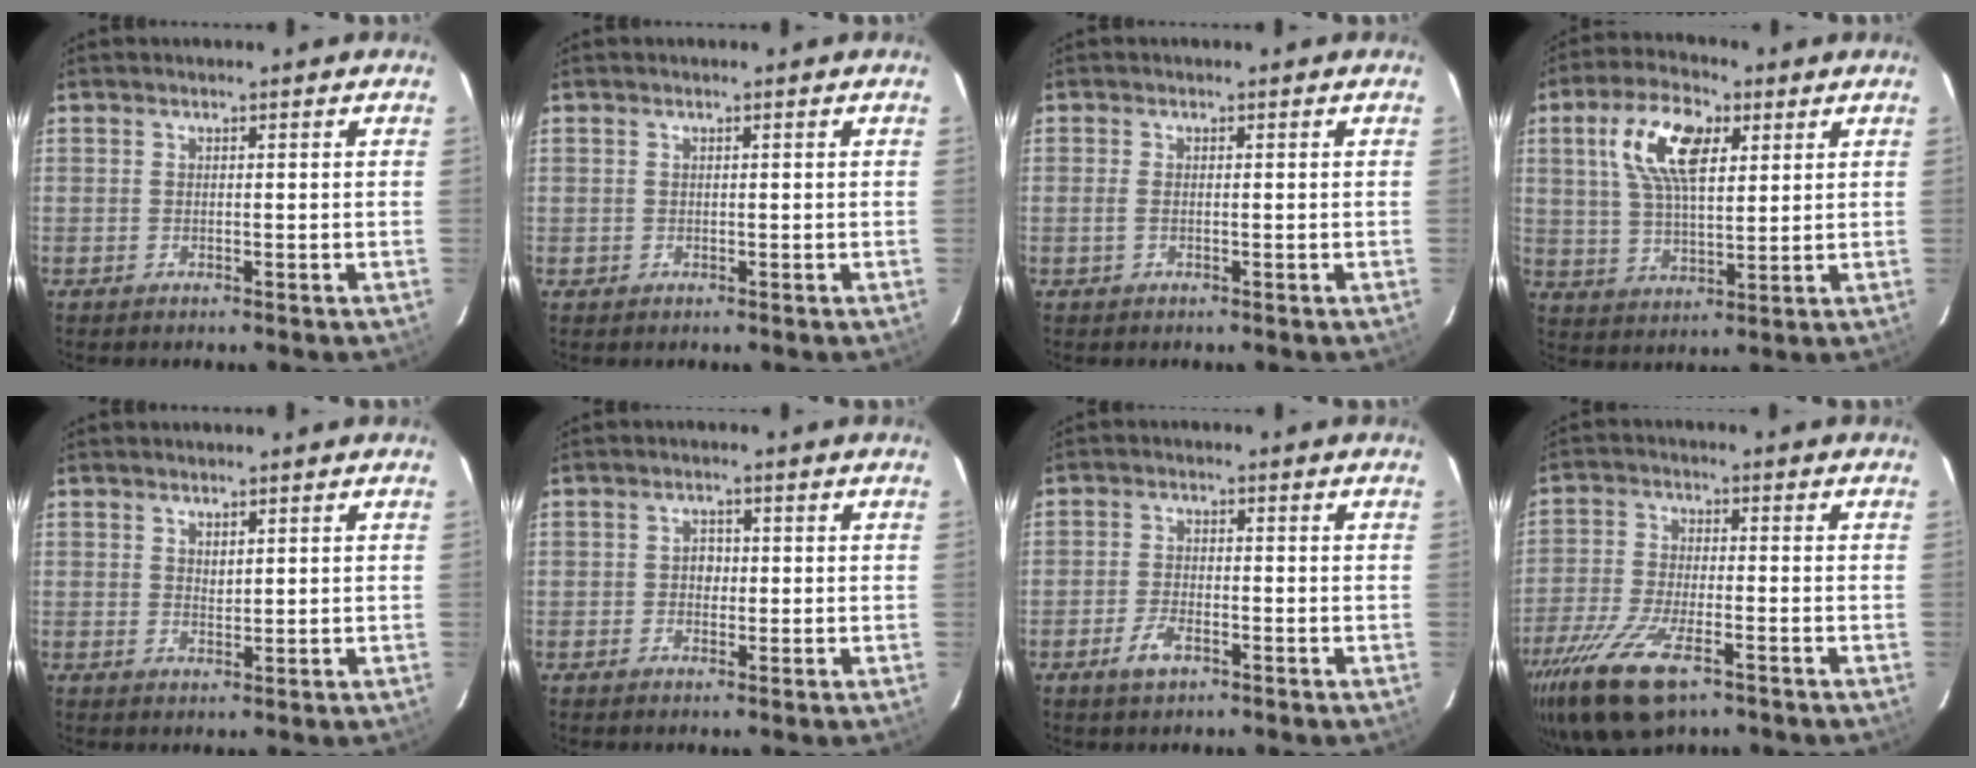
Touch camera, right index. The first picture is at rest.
{"total": 0.7, "force": [0.0, 0.7, 0.0], "torque": [0.004, 0.003, -0.001]}
{"total": 1.1, "force": [-0.2, 0.4, 1.0], "torque": [-0.024, -0.002, -0.005]}
{"total": 12.1, "force": [4.5, 5.6, 9.8], "torque": [-0.190, 0.022, 0.084]}
{"total": 1.5, "force": [1.1, 0.7, 0.7], "torque": [-0.011, 0.000, 0.021]}
{"total": 2.0, "force": [-0.2, 1.8, 0.8], "torque": [-0.012, 0.006, -0.005]}
{"total": 4.1, "force": [-2.4, 1.9, 2.8], "torque": [-0.065, -0.001, -0.046]}
{"total": 14.6, "force": [-9.1, 5.3, 10.1], "torque": [-0.230, -0.043, -0.175]}